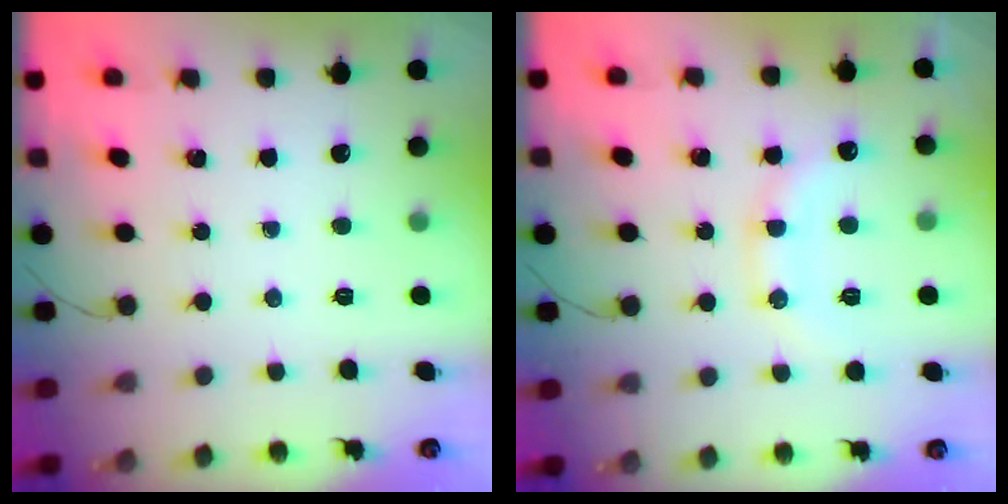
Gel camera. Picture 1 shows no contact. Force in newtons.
{"total": 13.5, "press": 13.5, "slide": 0.9}